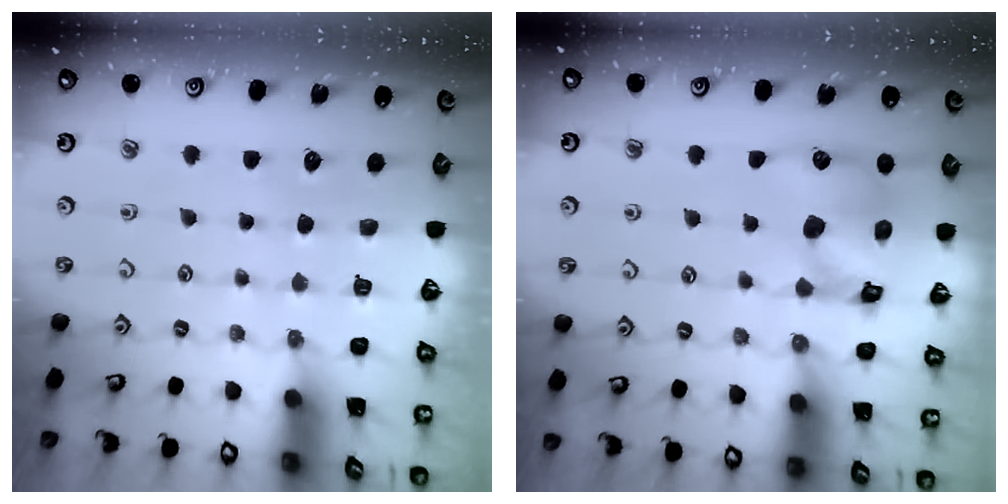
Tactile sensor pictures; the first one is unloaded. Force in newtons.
{"total": 11.8, "press": 11.7, "slide": 1.7}